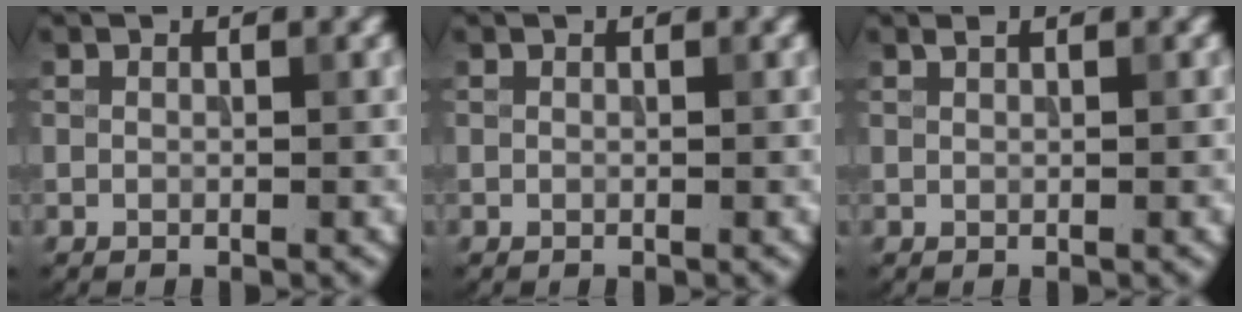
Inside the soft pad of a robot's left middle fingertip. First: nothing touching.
{"total": 0.0}
{"total": 0.8, "force": [0.4, 0.2, 0.7], "torque": [-0.009, 0.002, 0.007]}